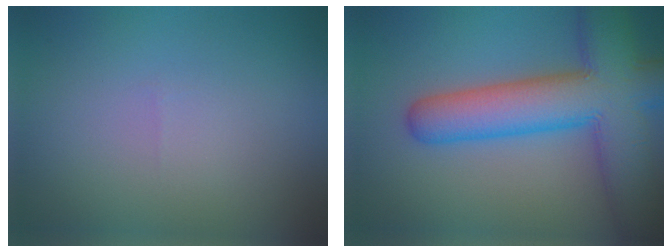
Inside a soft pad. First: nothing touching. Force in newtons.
{"total": 11.0, "press": 11.0, "slide": 0.6}